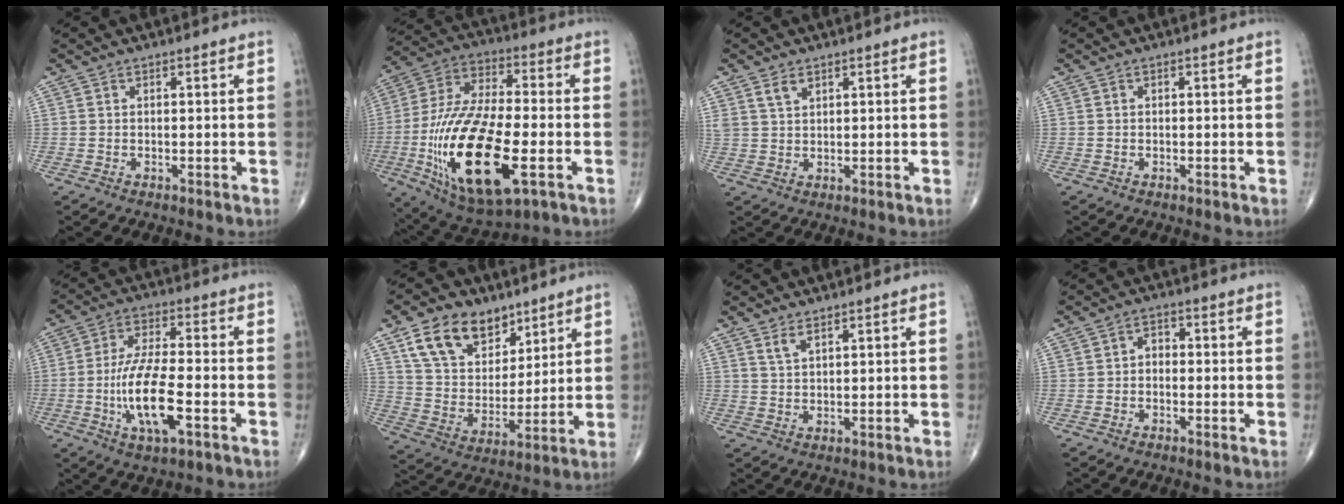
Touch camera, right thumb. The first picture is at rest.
{"total": 25.6, "force": [-7.0, 10.4, 22.4], "torque": [-0.475, -0.002, -0.111]}
{"total": 3.0, "force": [1.9, 1.7, 1.6], "torque": [-0.027, -0.007, 0.044]}
{"total": 0.0}
{"total": 12.7, "force": [-3.6, 4.2, 11.5], "torque": [-0.224, 0.014, -0.066]}
{"total": 15.3, "force": [9.0, 10.0, 7.4], "torque": [-0.096, -0.035, 0.168]}
{"total": 2.5, "force": [1.8, 0.9, 1.5], "torque": [-0.030, -0.009, 0.040]}
{"total": 2.4, "force": [-0.5, 1.7, 1.5], "torque": [-0.012, 0.015, -0.019]}